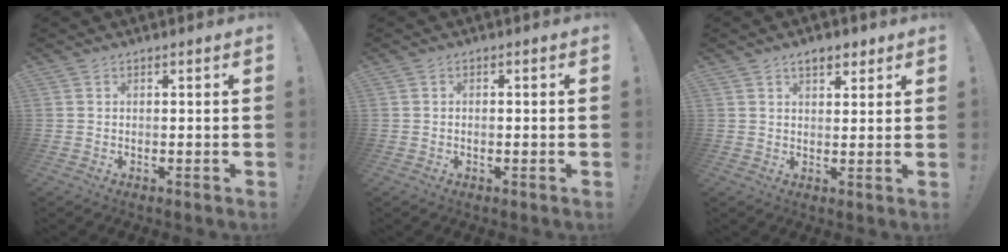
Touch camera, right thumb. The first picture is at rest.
{"total": 0.6, "force": [-0.3, 0.4, 0.4], "torque": [-0.006, 0.002, -0.005]}
{"total": 4.6, "force": [3.0, 2.4, 2.5], "torque": [-0.030, -0.008, 0.052]}